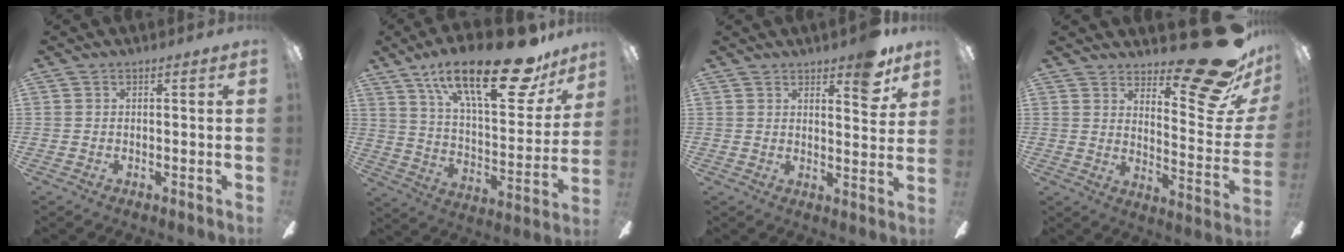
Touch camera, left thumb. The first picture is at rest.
{"total": 27.9, "force": [18.1, 9.4, 19.1], "torque": [-0.290, -0.103, 0.295]}
{"total": 7.8, "force": [5.8, 2.7, 4.4], "torque": [-0.045, -0.029, 0.096]}
{"total": 21.6, "force": [15.3, 6.2, 13.9], "torque": [-0.169, -0.112, 0.246]}